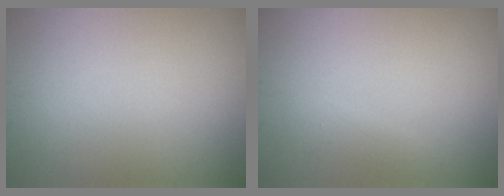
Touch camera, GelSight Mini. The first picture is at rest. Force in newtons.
{"total": 0.8, "press": 0.8, "slide": 0.0}